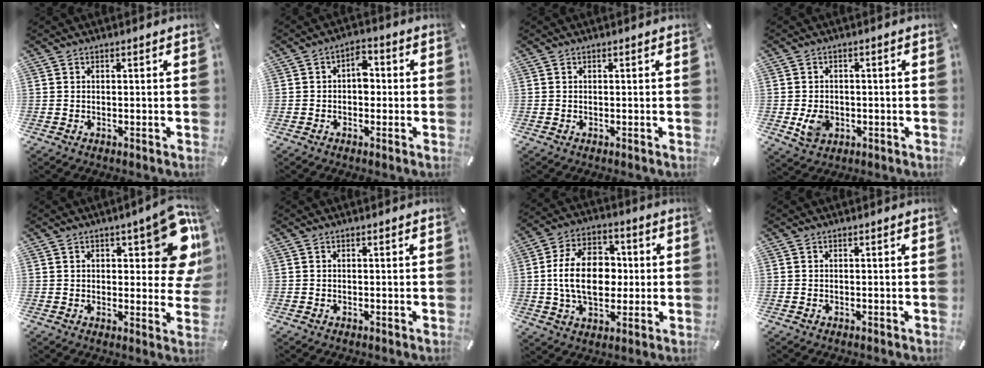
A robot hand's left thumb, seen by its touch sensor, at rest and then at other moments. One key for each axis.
{"total": 4.9, "fx": -0.1, "fy": 3.2, "fz": 3.7, "tx": -0.048, "ty": 0.006, "tz": -0.009}
{"total": 0.0}
{"total": 5.5, "fx": -1.0, "fy": 4.5, "fz": 3.0, "tx": -0.046, "ty": -0.008, "tz": -0.022}
{"total": 16.9, "fx": 6.4, "fy": 6.7, "fz": 14.2, "tx": -0.171, "ty": -0.039, "tz": 0.104}
{"total": 0.0}
{"total": 15.8, "fx": 0.2, "fy": 11.0, "fz": 11.3, "tx": -0.216, "ty": 0.016, "tz": 0.003}
{"total": 0.0}